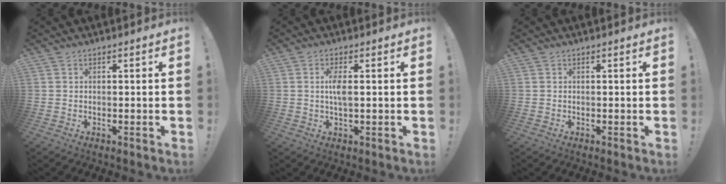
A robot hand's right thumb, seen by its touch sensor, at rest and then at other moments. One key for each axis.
{"total": 4.1, "fx": 0.3, "fy": 1.3, "fz": 3.9, "tx": -0.075, "ty": -0.002, "tz": 0.000}
{"total": 0.0}